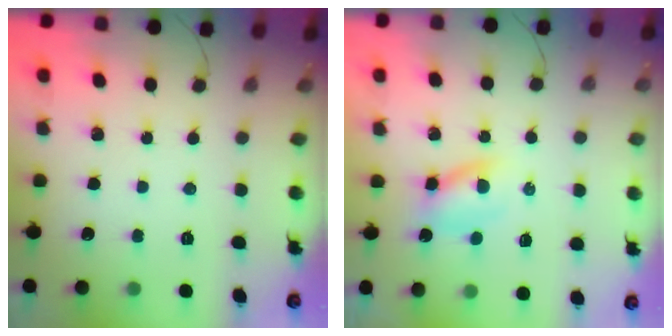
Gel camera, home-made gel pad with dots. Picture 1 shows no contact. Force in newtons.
{"total": 2.9, "press": 2.8, "slide": 0.9}